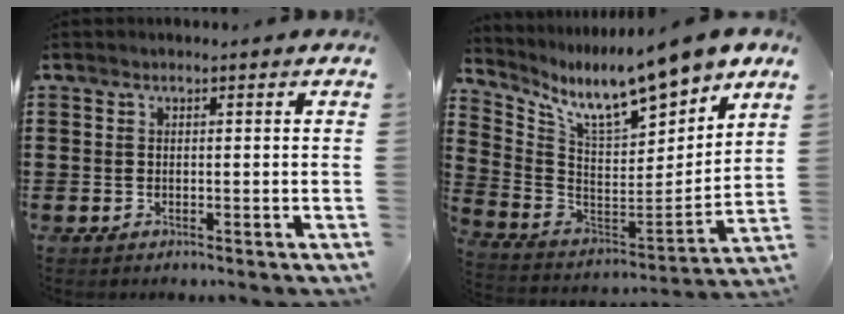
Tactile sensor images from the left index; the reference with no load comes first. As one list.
[{"total": 11.0, "force": [9.4, 1.7, 5.6], "torque": [-0.129, -0.072, 0.157]}]